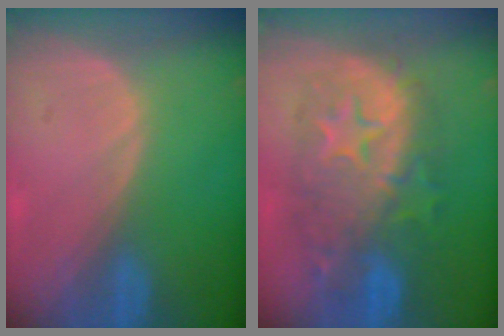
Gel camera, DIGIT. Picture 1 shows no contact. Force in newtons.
{"total": 11.2, "press": 11.1, "slide": 0.8}